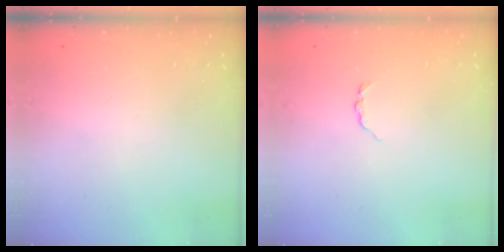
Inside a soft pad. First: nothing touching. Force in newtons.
{"total": 3.3, "press": 3.3, "slide": 0.4}